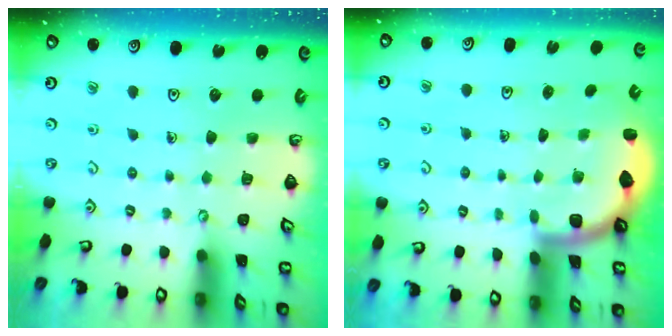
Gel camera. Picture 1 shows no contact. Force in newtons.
{"total": 1.7, "press": 1.7, "slide": 0.1}